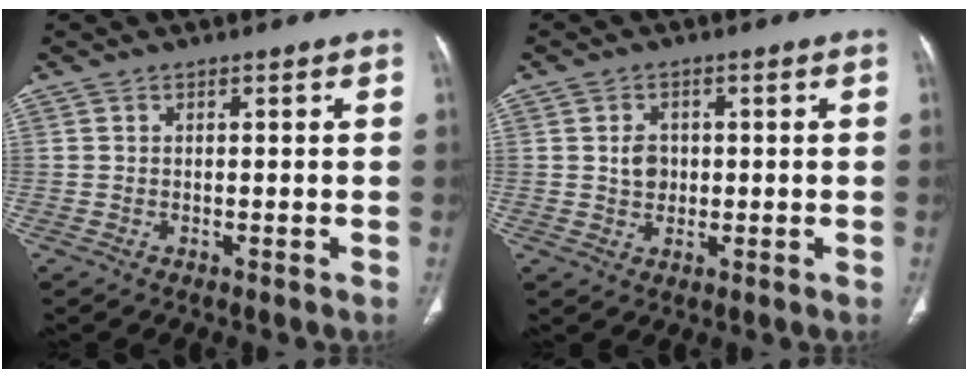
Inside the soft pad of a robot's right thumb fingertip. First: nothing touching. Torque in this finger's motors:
{"motor_torque": [-0.03, -0.03, 0.20, 0.18, 0.00]}